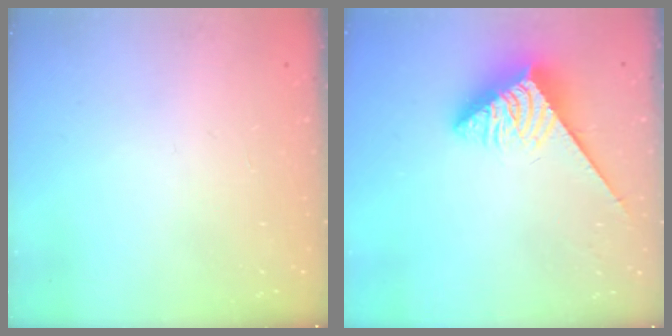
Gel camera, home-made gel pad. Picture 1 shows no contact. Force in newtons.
{"total": 3.7, "press": 3.7, "slide": 0.4}